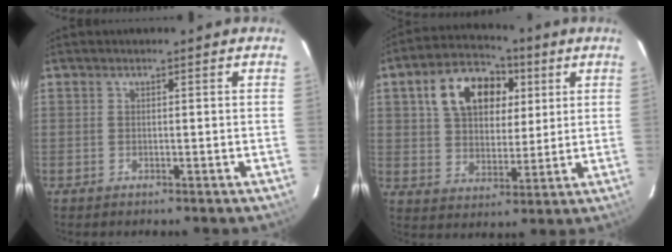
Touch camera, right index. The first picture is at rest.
{"total": 14.9, "force": [5.4, 10.0, 9.6], "torque": [-0.187, 0.043, 0.096]}